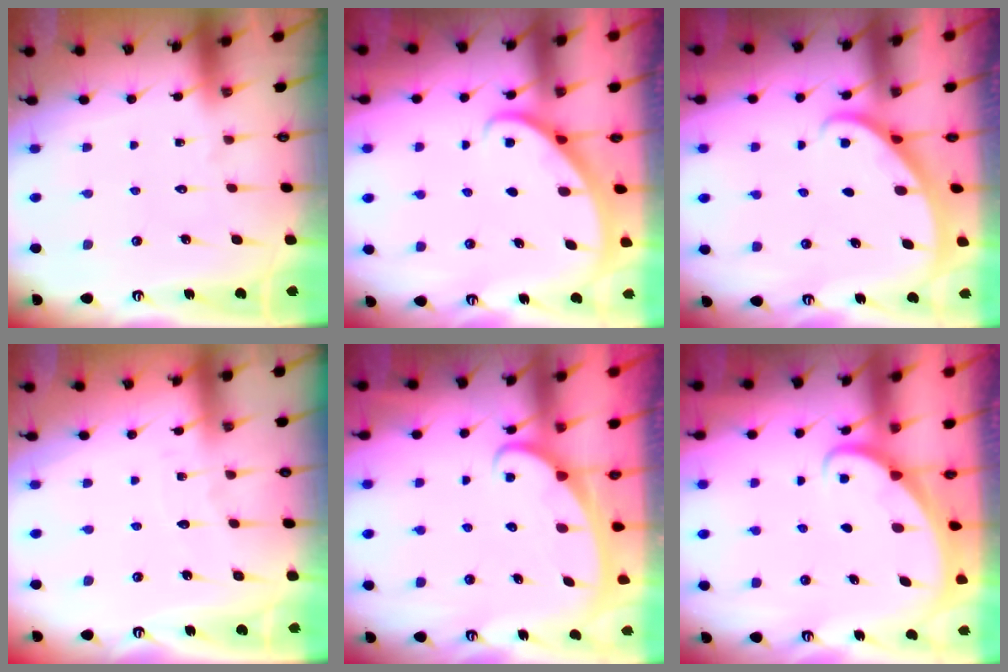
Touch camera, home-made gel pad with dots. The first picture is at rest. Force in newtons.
{"total": 2.3, "press": 2.3, "slide": 0.2}
{"total": 2.2, "press": 2.2, "slide": 0.1}
{"total": 2.3, "press": 2.3, "slide": 0.3}
{"total": 2.5, "press": 2.5, "slide": 0.3}
{"total": 1.9, "press": 1.9, "slide": 0.1}